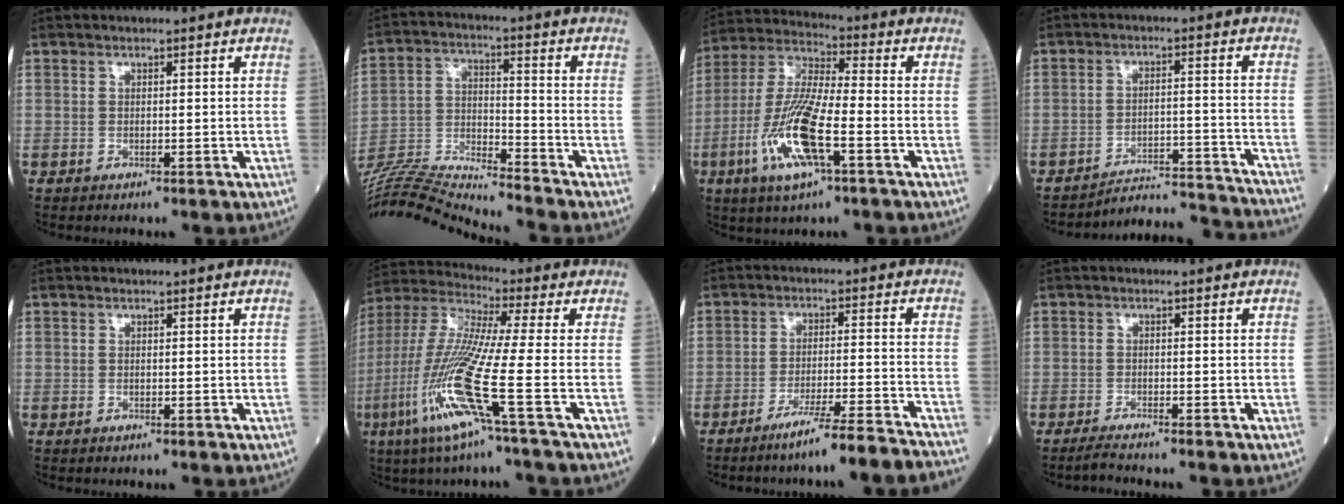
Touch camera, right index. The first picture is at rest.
{"total": 14.6, "force": [-14.1, -1.8, 3.1], "torque": [-0.059, 0.013, -0.260]}
{"total": 14.1, "force": [-5.0, 2.4, 12.9], "torque": [-0.274, -0.011, -0.095]}
{"total": 13.4, "force": [-13.3, -0.9, 0.7], "torque": [0.007, 0.016, -0.185]}
{"total": 0.0}
{"total": 15.3, "force": [-5.9, -1.2, 14.1], "torque": [-0.307, -0.025, -0.125]}
{"total": 11.3, "force": [-9.6, -1.9, 5.6], "torque": [-0.056, -0.015, -0.149]}
{"total": 2.6, "force": [-2.4, -0.4, 0.8], "torque": [-0.021, -0.006, -0.043]}